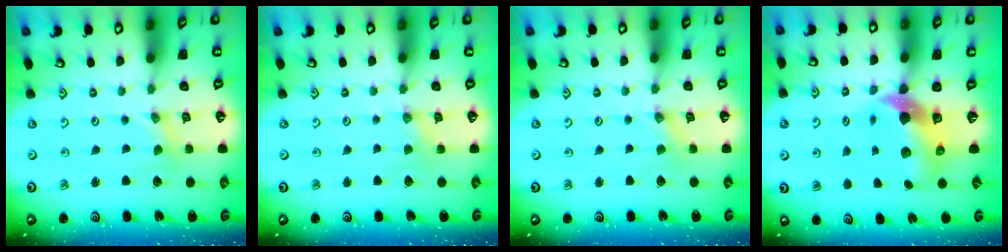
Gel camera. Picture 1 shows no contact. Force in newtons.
{"total": 1.4, "press": 1.4, "slide": 0.3}
{"total": 1.7, "press": 1.7, "slide": 0.3}
{"total": 8.6, "press": 8.5, "slide": 1.4}